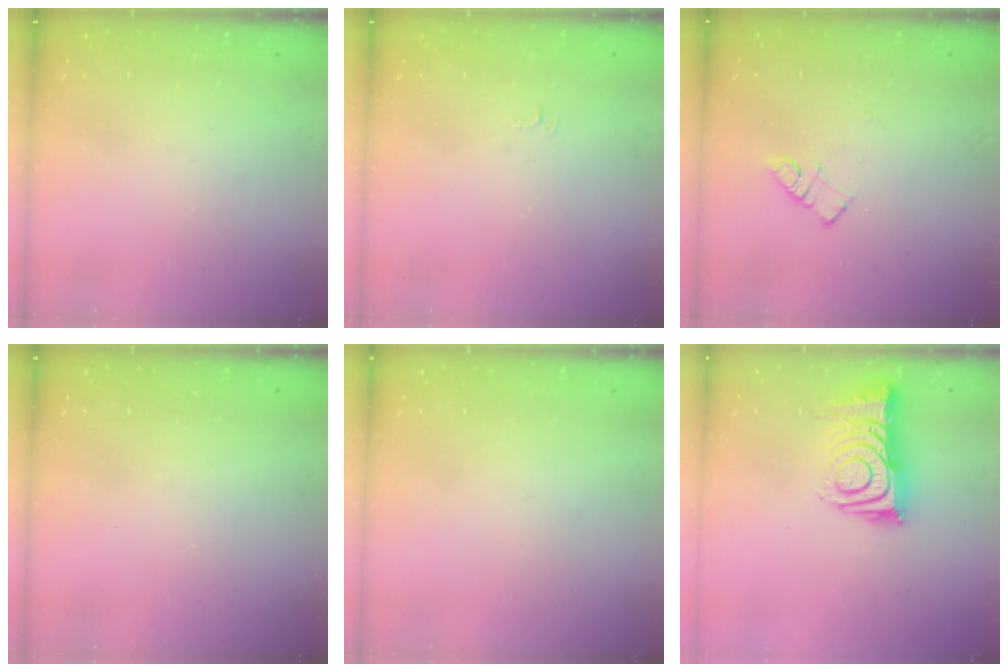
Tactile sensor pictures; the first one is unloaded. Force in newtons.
{"total": 4.0, "press": 3.9, "slide": 0.3}
{"total": 5.5, "press": 5.4, "slide": 0.5}
{"total": 2.5, "press": 2.4, "slide": 0.4}
{"total": 1.5, "press": 1.5, "slide": 0.1}
{"total": 12.6, "press": 12.5, "slide": 1.0}